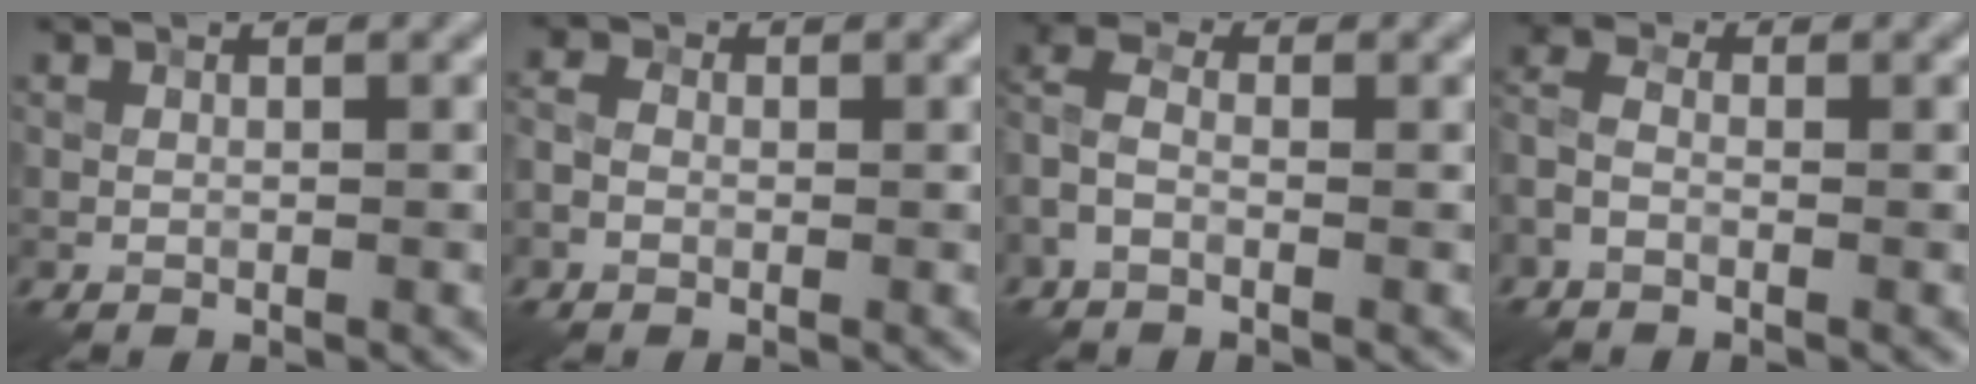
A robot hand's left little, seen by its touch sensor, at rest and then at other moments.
{"total": 1.6, "force": [-0.5, 1.3, 0.9], "torque": [-0.016, 0.005, -0.018]}
{"total": 2.9, "force": [-1.2, 1.7, 2.0], "torque": [-0.052, 0.008, -0.040]}
{"total": 2.6, "force": [-1.2, 1.4, 1.8], "torque": [-0.049, 0.005, -0.041]}